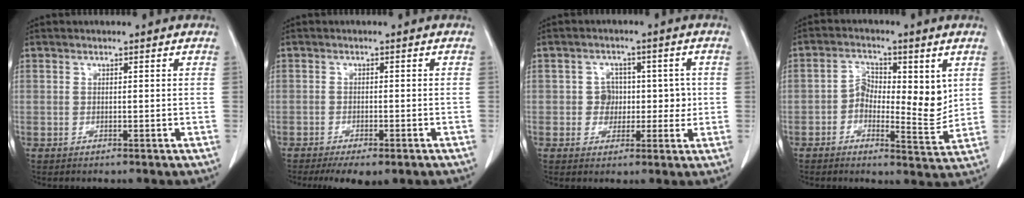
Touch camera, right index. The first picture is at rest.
{"total": 5.7, "force": [-4.1, 2.1, 3.4], "torque": [-0.046, -0.009, -0.057]}
{"total": 4.5, "force": [0.0, 4.2, 1.5], "torque": [0.002, 0.020, -0.001]}
{"total": 8.2, "force": [0.9, 4.2, 7.0], "torque": [-0.099, 0.002, 0.013]}